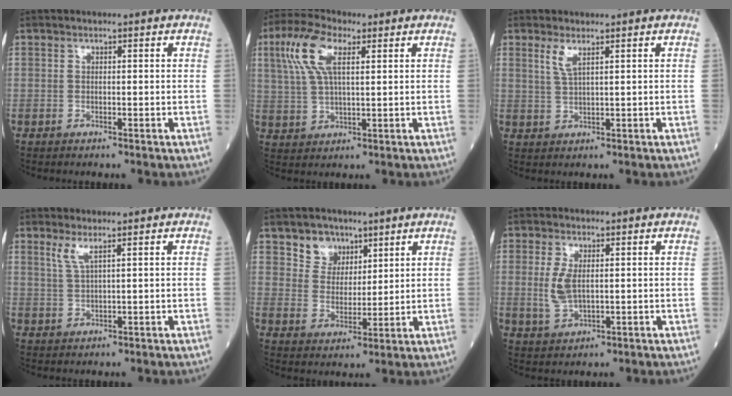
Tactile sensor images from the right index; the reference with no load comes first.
{"total": 8.4, "force": [3.3, 2.8, 7.2], "torque": [-0.167, 0.020, 0.067]}
{"total": 2.2, "force": [1.2, 0.1, 1.8], "torque": [-0.048, 0.000, 0.029]}
{"total": 2.1, "force": [1.3, -0.2, 1.7], "torque": [-0.044, -0.001, 0.028]}
{"total": 5.4, "force": [3.6, 3.9, 0.8], "torque": [-0.017, 0.005, 0.068]}
{"total": 4.6, "force": [0.3, 2.1, 4.1], "torque": [-0.099, -0.002, 0.011]}